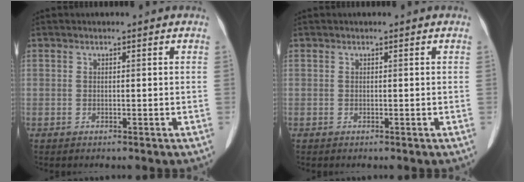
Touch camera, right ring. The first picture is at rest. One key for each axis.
{"total": 0.0}